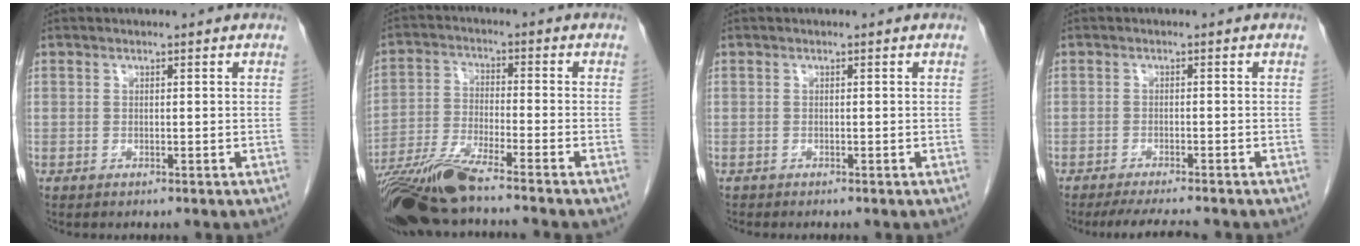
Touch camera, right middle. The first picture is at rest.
{"total": 12.0, "force": [-9.8, -0.9, 6.9], "torque": [-0.129, -0.027, -0.177]}
{"total": 0.0}
{"total": 5.7, "force": [-5.1, 0.2, 2.6], "torque": [-0.038, -0.017, -0.080]}